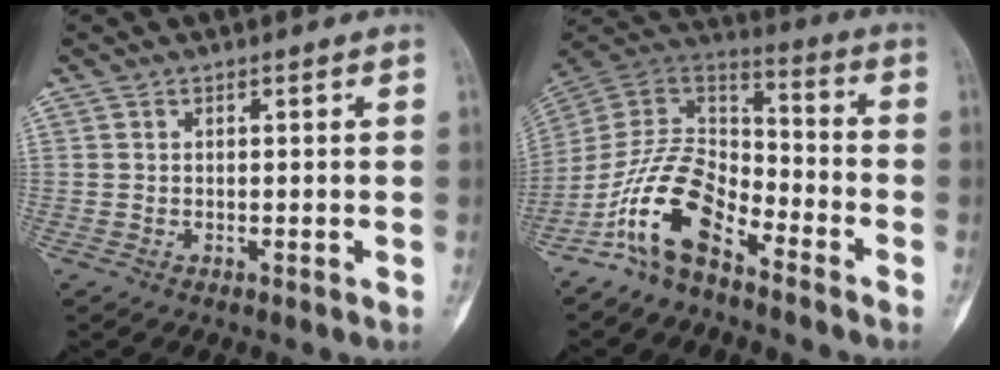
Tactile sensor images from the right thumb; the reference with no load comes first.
{"total": 13.9, "force": [-8.7, 6.7, 8.5], "torque": [-0.145, 0.086, -0.178]}